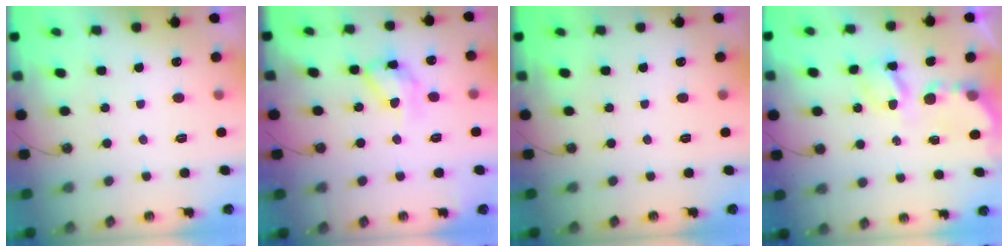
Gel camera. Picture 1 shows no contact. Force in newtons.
{"total": 13.2, "press": 13.2, "slide": 0.6}
{"total": 0.0}
{"total": 5.0, "press": 5.0, "slide": 0.5}